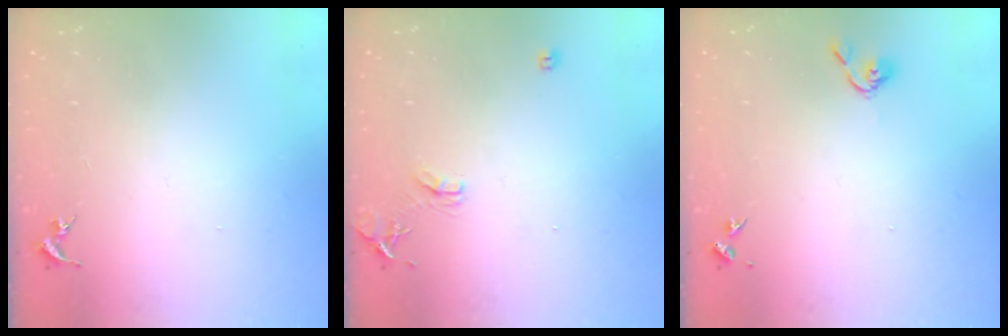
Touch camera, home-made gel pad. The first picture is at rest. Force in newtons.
{"total": 8.6, "press": 8.6, "slide": 0.8}
{"total": 3.7, "press": 3.6, "slide": 0.7}